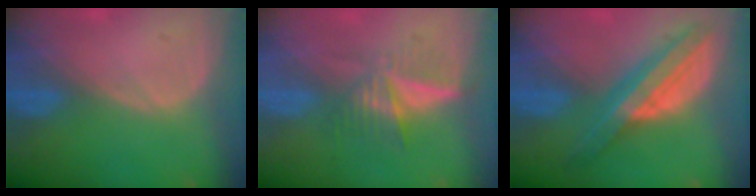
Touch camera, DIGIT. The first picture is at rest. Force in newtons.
{"total": 6.5, "press": 5.5, "slide": 3.6}
{"total": 8.1, "press": 8.1, "slide": 0.4}